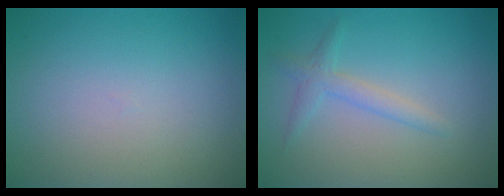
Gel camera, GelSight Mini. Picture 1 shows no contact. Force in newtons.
{"total": 1.9, "press": 1.9, "slide": 0.1}